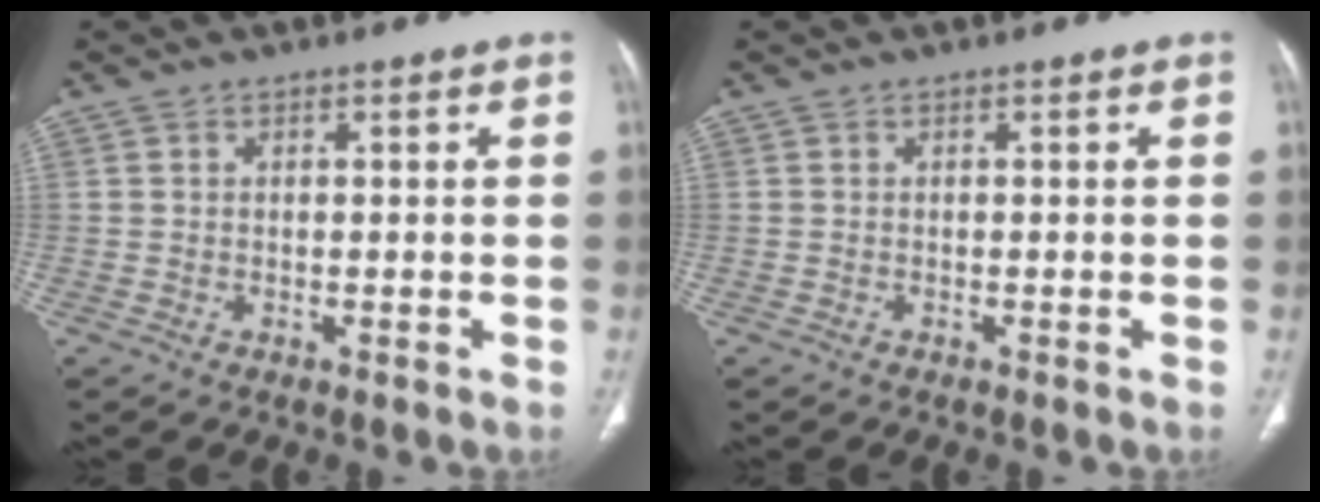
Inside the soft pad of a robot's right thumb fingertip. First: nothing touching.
{"total": 0.0}